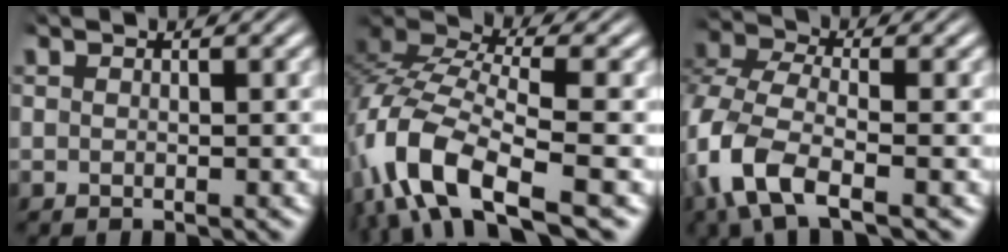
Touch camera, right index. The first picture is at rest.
{"total": 10.7, "force": [-2.4, 7.2, 7.5], "torque": [-0.187, -0.026, -0.034]}
{"total": 7.8, "force": [-2.3, 5.3, 5.1], "torque": [-0.155, -0.041, -0.028]}